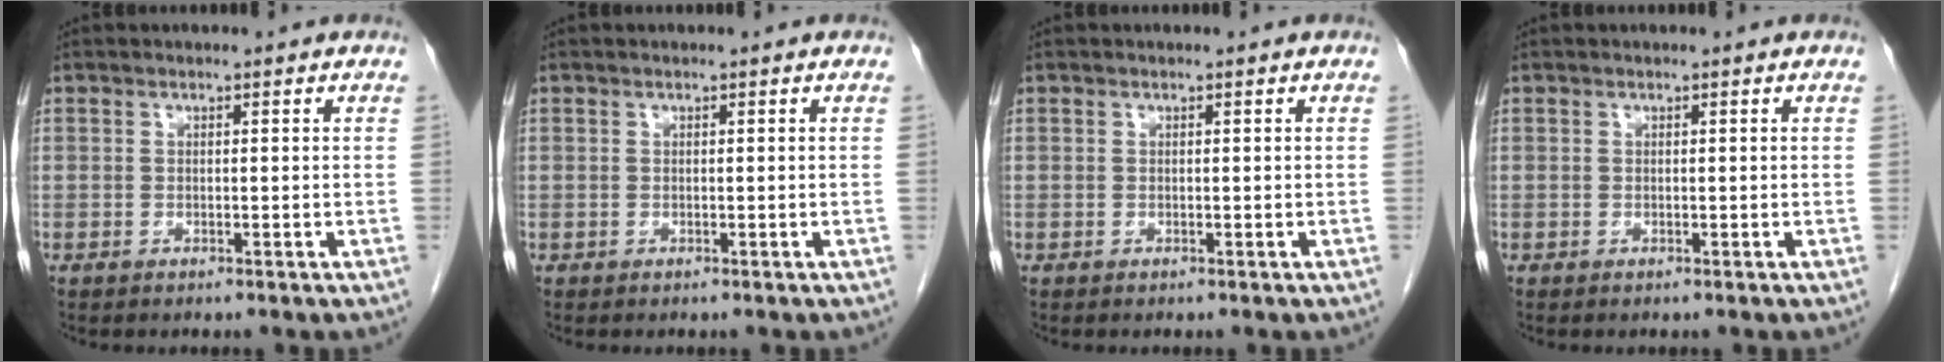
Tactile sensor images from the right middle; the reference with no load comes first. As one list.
[{"total": 0.0}, {"total": 0.0}, {"total": 0.0}]